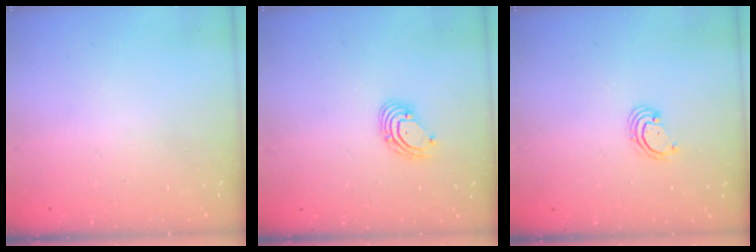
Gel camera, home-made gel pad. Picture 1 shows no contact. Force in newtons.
{"total": 3.7, "press": 3.7, "slide": 0.4}
{"total": 2.6, "press": 2.6, "slide": 0.3}